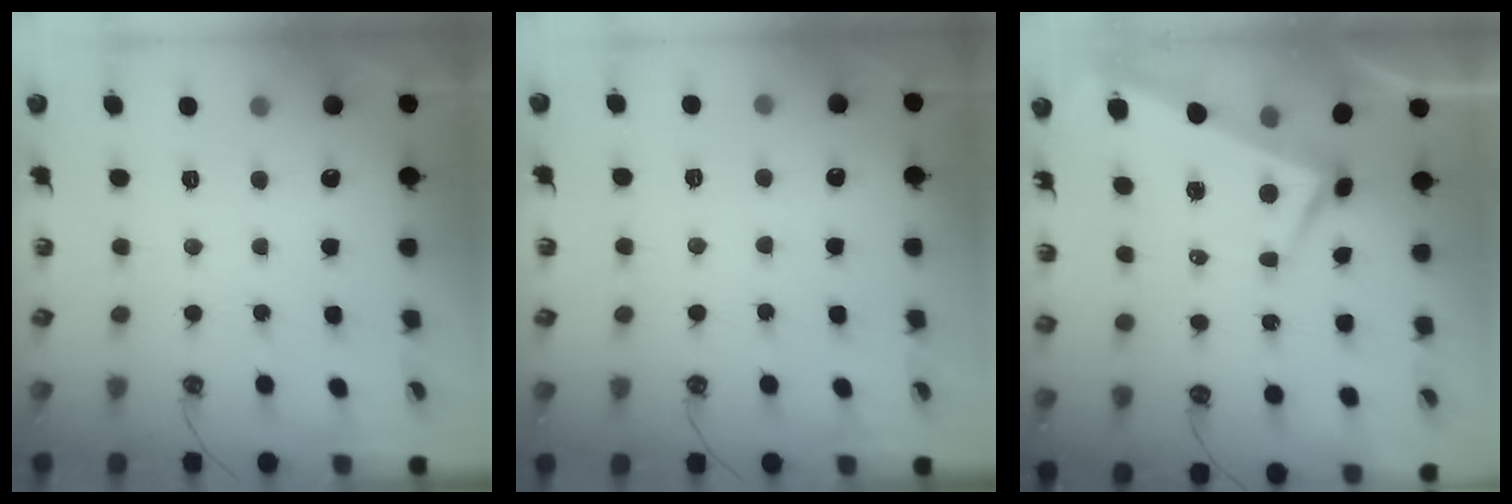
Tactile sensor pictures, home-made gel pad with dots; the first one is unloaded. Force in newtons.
{"total": 2.2, "press": 2.1, "slide": 0.3}
{"total": 1.4, "press": 0.9, "slide": 1.0}